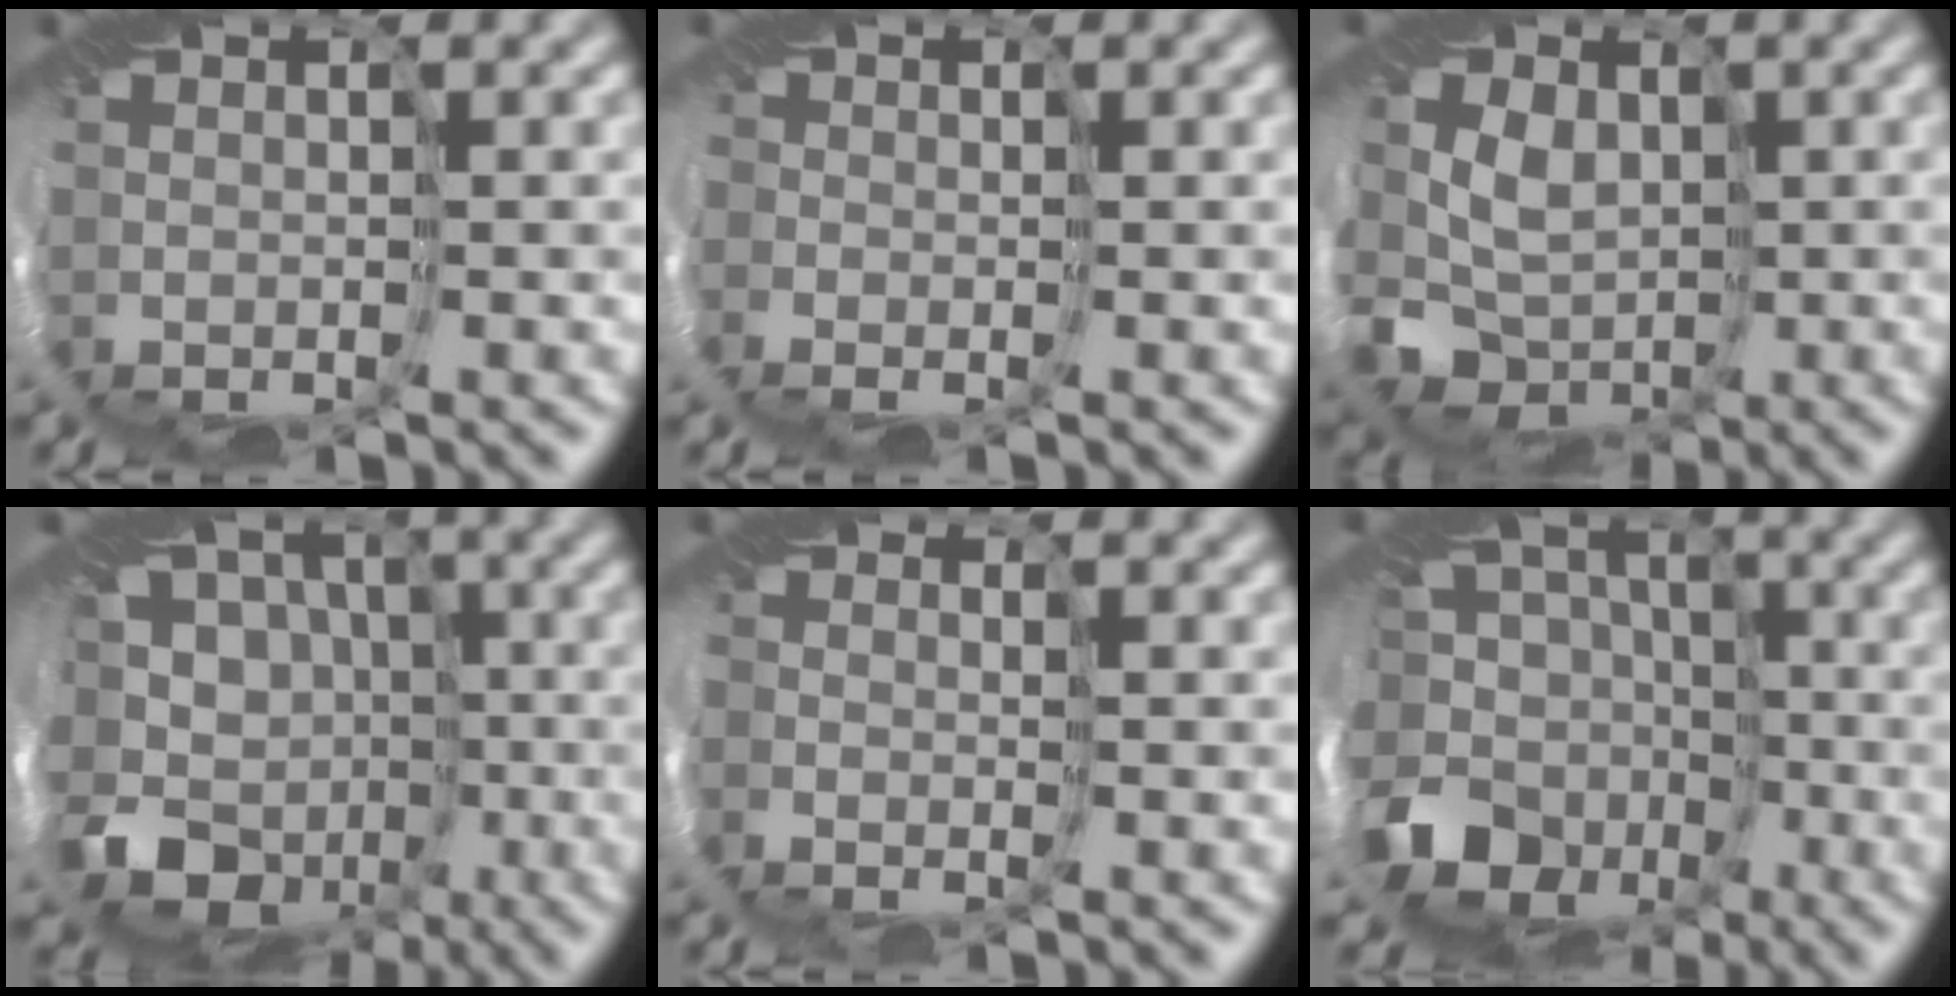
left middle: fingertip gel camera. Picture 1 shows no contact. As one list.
[{"total": 1.6, "force": [-0.9, 1.2, 0.7], "torque": [-0.010, -0.009, -0.021]}, {"total": 4.3, "force": [-0.9, 3.8, 1.8], "torque": [-0.041, -0.018, -0.023]}, {"total": 11.0, "force": [-5.6, 8.2, 4.6], "torque": [-0.093, -0.017, -0.098]}, {"total": 1.5, "force": [-1.0, 1.1, 0.3], "torque": [-0.014, -0.015, -0.021]}, {"total": 11.6, "force": [-4.0, 9.6, 5.1], "torque": [-0.125, -0.019, -0.086]}]